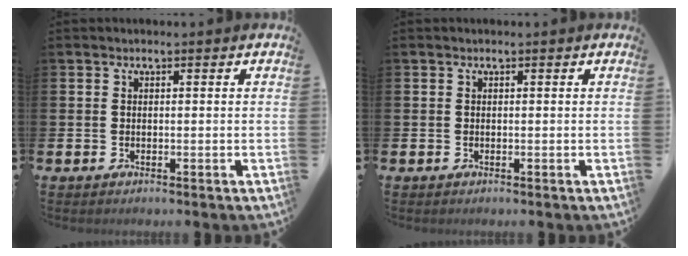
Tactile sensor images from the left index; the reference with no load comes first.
{"total": 0.0}